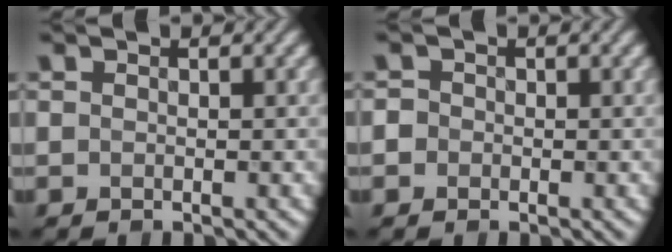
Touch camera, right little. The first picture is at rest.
{"total": 1.9, "force": [0.2, 1.7, 0.6], "torque": [-0.002, 0.011, -0.011]}